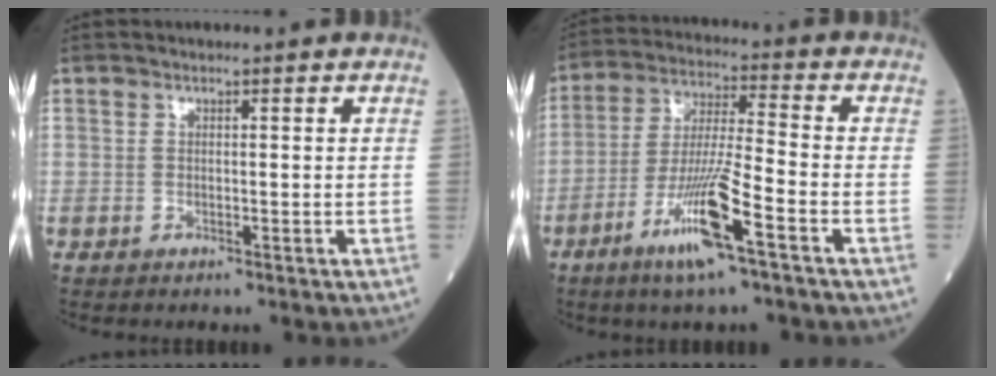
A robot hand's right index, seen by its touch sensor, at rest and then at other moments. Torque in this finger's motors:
{"motor_torque": [1.59, -0.55, 0.92, 0.21]}